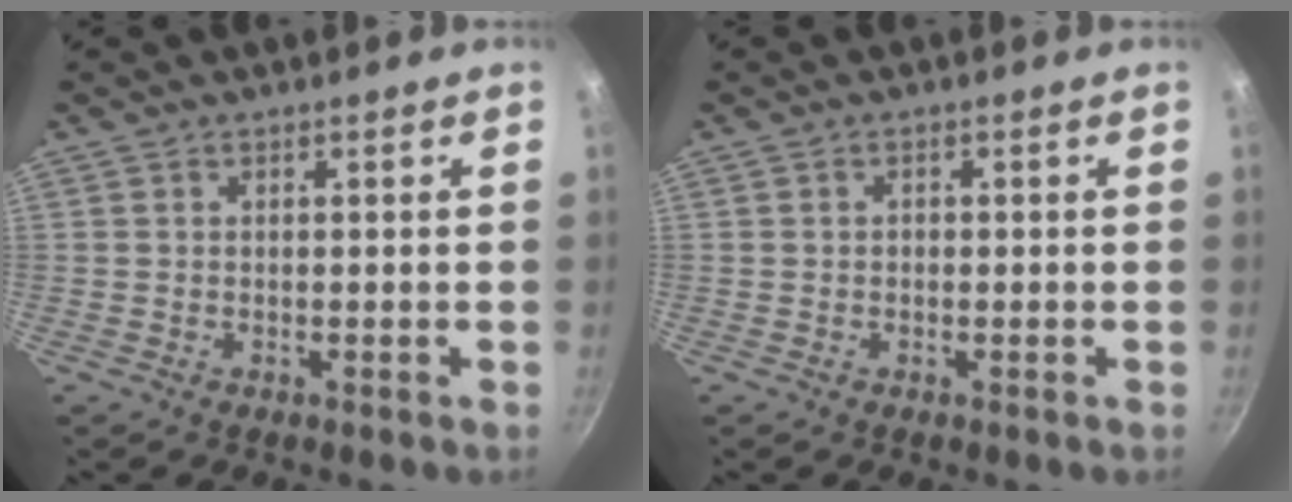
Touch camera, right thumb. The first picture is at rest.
{"total": 0.8, "force": [0.0, 0.7, 0.5], "torque": [-0.006, 0.005, -0.001]}